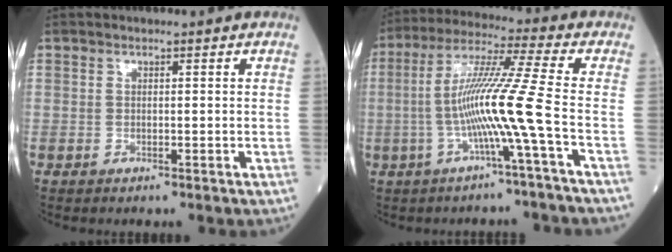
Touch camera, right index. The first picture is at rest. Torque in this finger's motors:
{"motor_torque": [1.50, -0.52, 0.84, 0.21]}